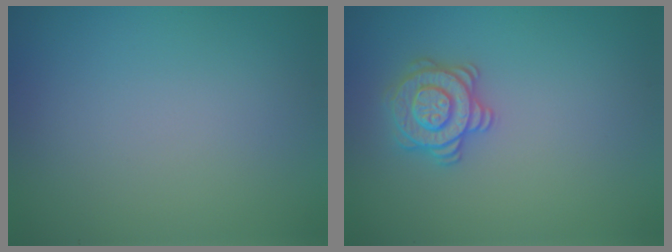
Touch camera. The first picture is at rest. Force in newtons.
{"total": 2.8, "press": 2.8, "slide": 0.4}